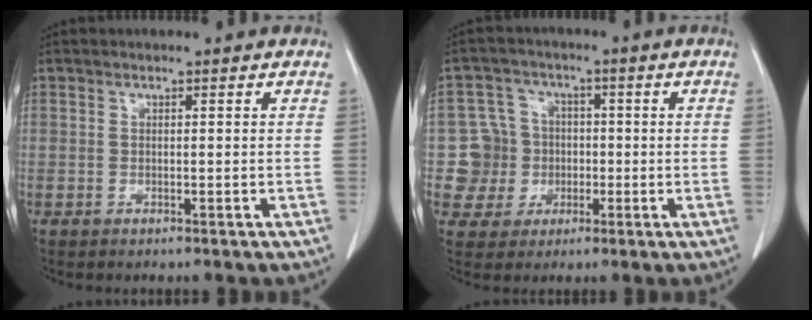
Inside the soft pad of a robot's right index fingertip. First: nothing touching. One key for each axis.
{"total": 7.0, "fx": -0.7, "fy": 7.0, "fz": 0.4, "tx": -0.004, "ty": 0.016, "tz": -0.007}